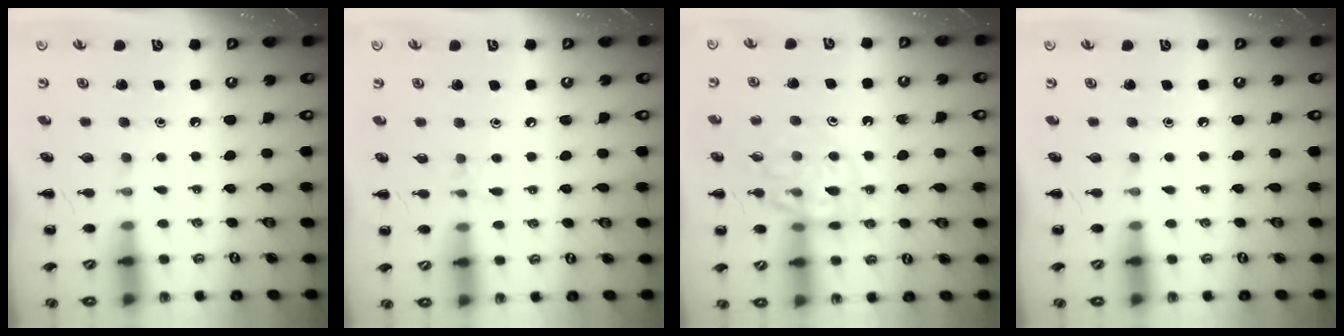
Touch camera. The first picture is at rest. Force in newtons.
{"total": 3.9, "press": 3.7, "slide": 1.3}
{"total": 11.2, "press": 11.0, "slide": 1.9}
{"total": 0.0}